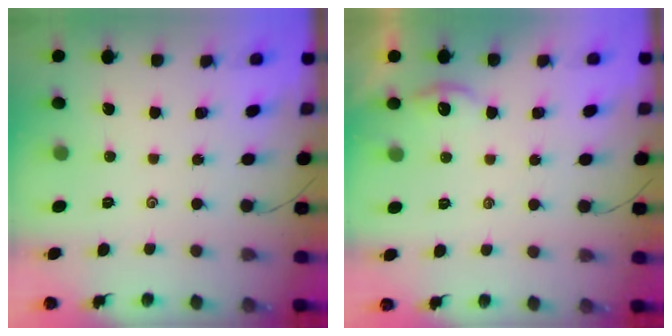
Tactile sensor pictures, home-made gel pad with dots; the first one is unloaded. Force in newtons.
{"total": 2.6, "press": 2.6, "slide": 0.3}